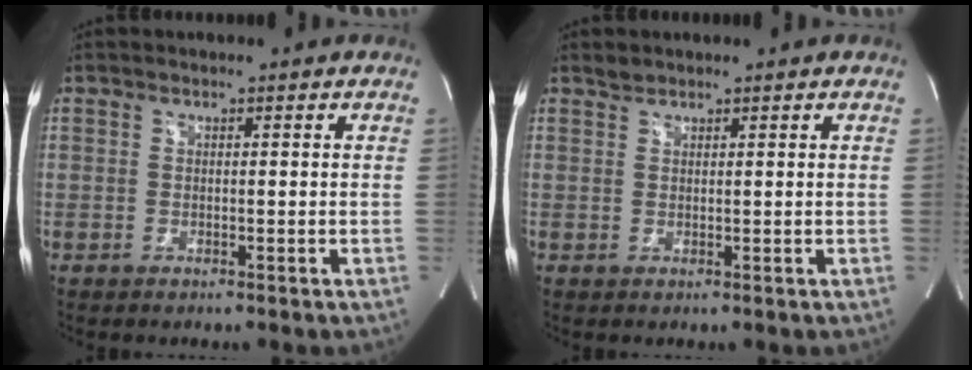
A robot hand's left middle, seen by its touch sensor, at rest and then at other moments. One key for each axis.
{"total": 0.8, "fx": 0.8, "fy": 0.2, "fz": -0.1, "tx": -0.002, "ty": 0.001, "tz": 0.018}